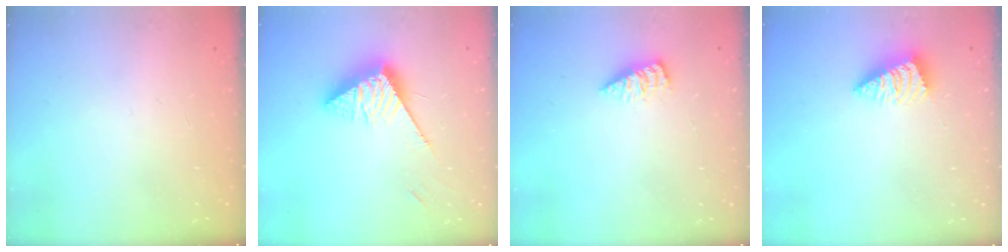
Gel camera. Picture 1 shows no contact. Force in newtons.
{"total": 12.1, "press": 12.1, "slide": 0.3}
{"total": 2.8, "press": 2.8, "slide": 0.4}
{"total": 2.4, "press": 2.4, "slide": 0.4}